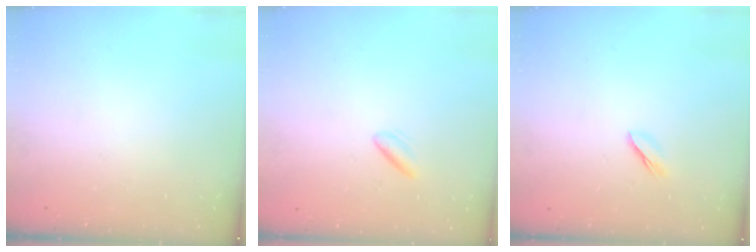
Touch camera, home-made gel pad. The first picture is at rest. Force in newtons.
{"total": 1.5, "press": 1.2, "slide": 0.9}
{"total": 2.5, "press": 2.5, "slide": 0.4}